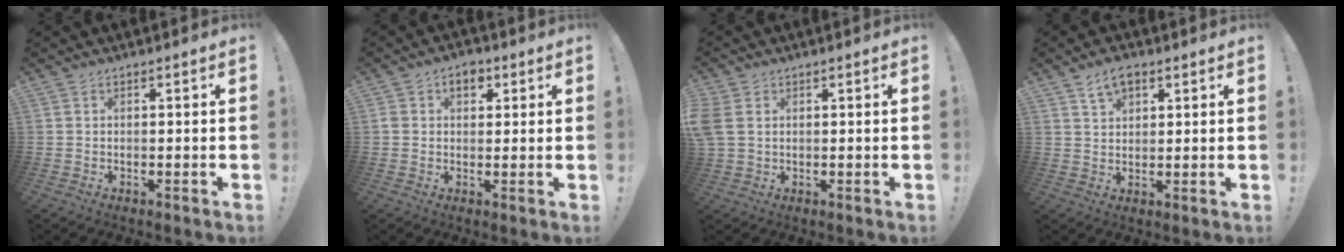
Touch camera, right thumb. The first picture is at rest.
{"total": 5.1, "force": [1.8, 3.9, 2.8], "torque": [-0.037, 0.002, 0.030]}
{"total": 5.3, "force": [1.1, 4.1, 3.2], "torque": [-0.079, 0.010, 0.027]}
{"total": 5.7, "force": [3.4, 3.5, 2.9], "torque": [-0.050, -0.008, 0.064]}